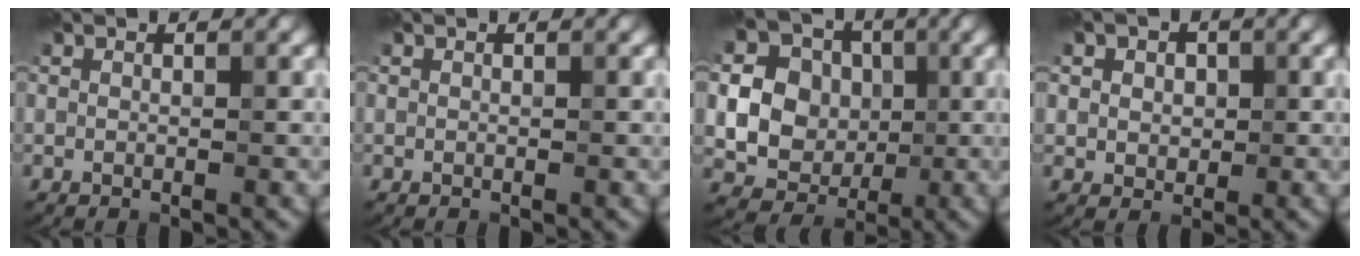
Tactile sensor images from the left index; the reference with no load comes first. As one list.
[{"total": 0.0}, {"total": 10.2, "force": [0.8, 9.3, 3.9], "torque": [-0.083, 0.017, 0.002]}, {"total": 2.8, "force": [0.9, 2.3, 1.3], "torque": [-0.013, 0.012, 0.002]}]